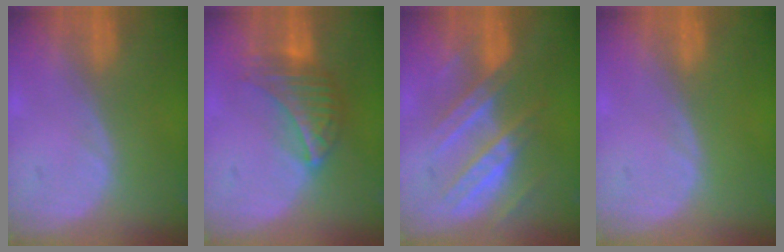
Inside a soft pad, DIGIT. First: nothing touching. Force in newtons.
{"total": 6.7, "press": 6.6, "slide": 1.2}
{"total": 7.3, "press": 7.3, "slide": 1.0}
{"total": 0.0}